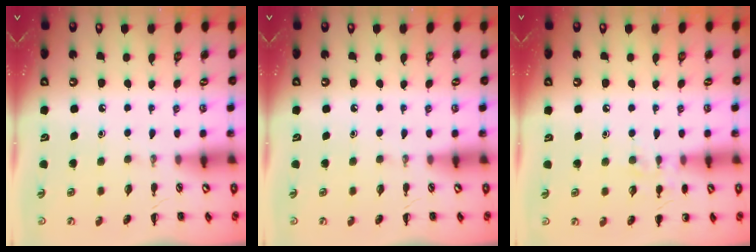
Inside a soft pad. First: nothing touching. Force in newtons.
{"total": 0.0}
{"total": 6.8, "press": 6.5, "slide": 2.0}